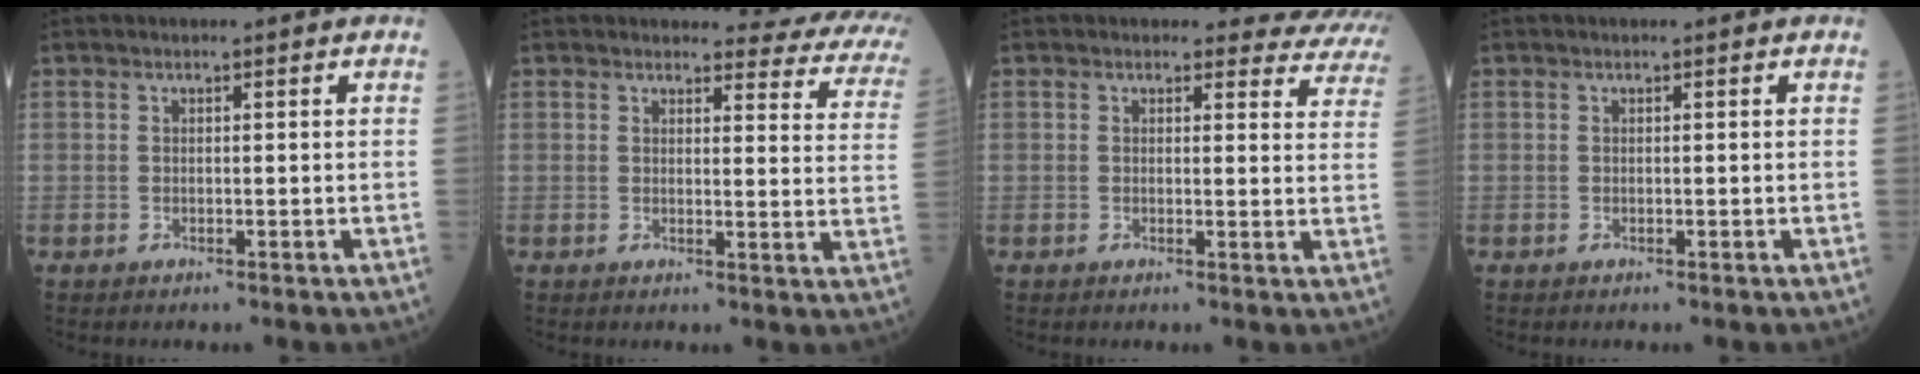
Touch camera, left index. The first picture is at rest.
{"total": 11.6, "force": [11.0, 2.8, 2.7], "torque": [0.009, -0.060, 0.081]}
{"total": 8.3, "force": [7.8, 2.7, -0.3], "torque": [0.054, -0.029, 0.038]}
{"total": 0.0}